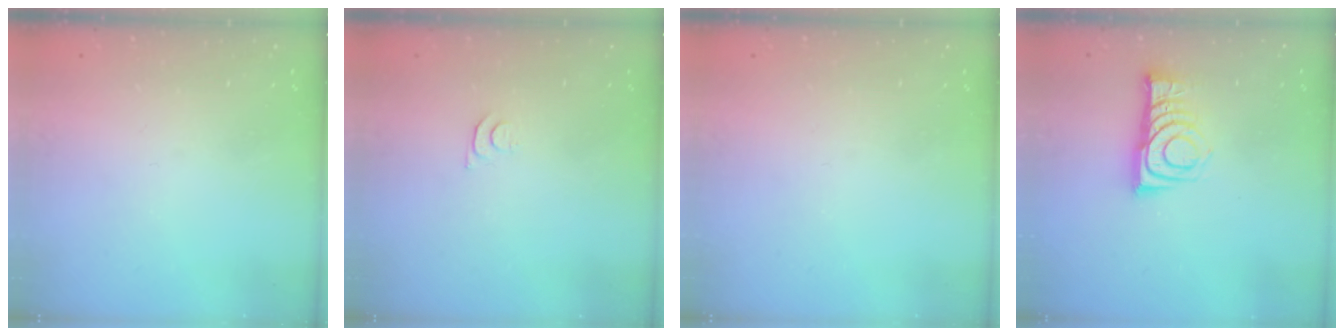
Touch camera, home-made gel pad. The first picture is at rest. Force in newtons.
{"total": 3.2, "press": 3.2, "slide": 0.4}
{"total": 0.0}
{"total": 9.5, "press": 9.5, "slide": 0.3}